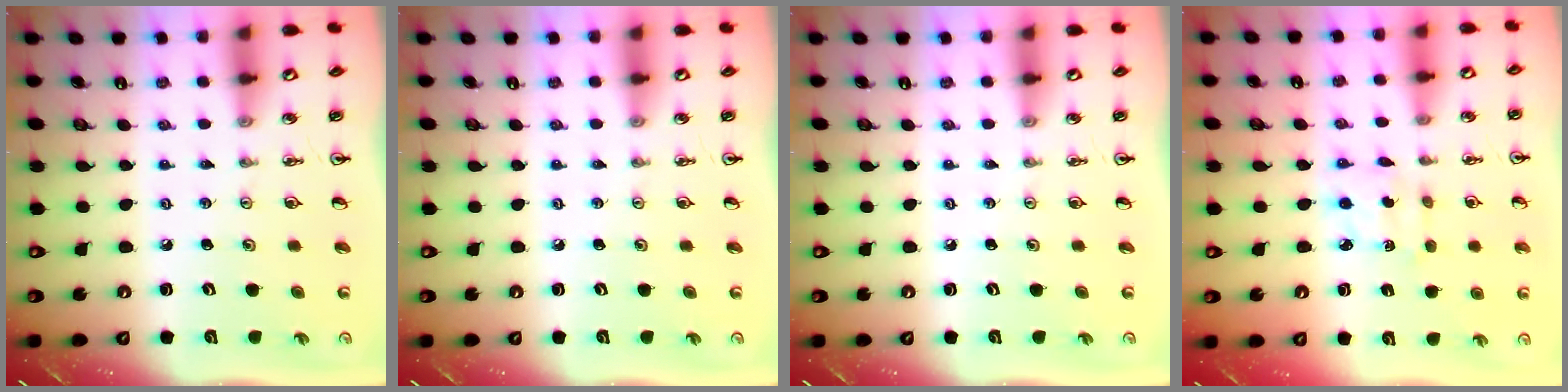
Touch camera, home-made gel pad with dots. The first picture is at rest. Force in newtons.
{"total": 0.0}
{"total": 0.0}
{"total": 2.9, "press": 2.9, "slide": 0.6}